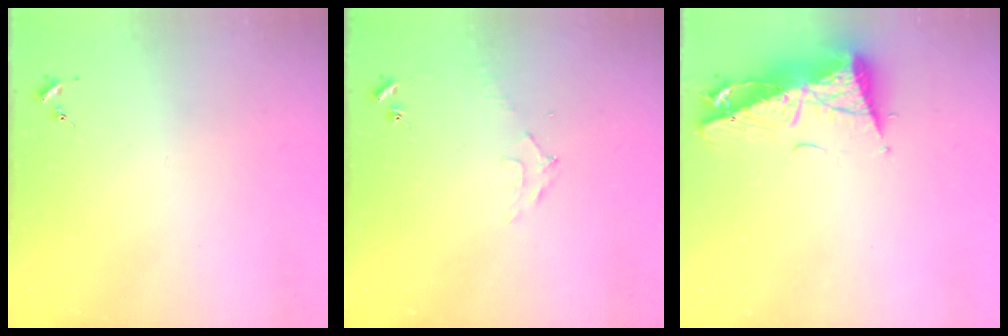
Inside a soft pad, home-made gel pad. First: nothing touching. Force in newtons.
{"total": 6.6, "press": 6.6, "slide": 0.8}
{"total": 11.0, "press": 10.9, "slide": 1.3}